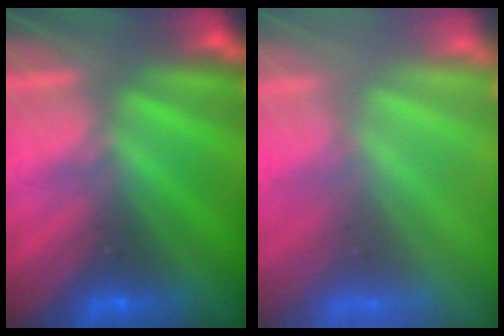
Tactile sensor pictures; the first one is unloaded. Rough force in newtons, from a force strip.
{"total": 5.7}